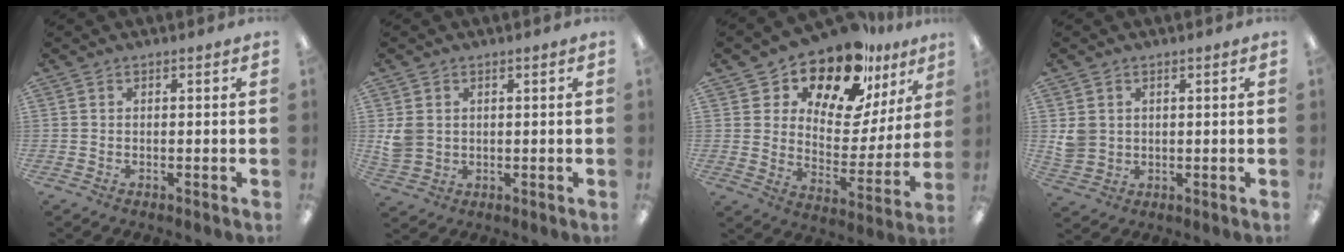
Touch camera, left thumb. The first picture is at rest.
{"total": 4.8, "force": [1.2, 4.2, 1.9], "torque": [-0.025, 0.003, 0.025]}
{"total": 18.1, "force": [14.5, 7.4, 7.9], "torque": [-0.135, -0.112, 0.251]}
{"total": 4.3, "force": [1.3, 3.9, 1.0], "torque": [-0.020, 0.005, 0.027]}